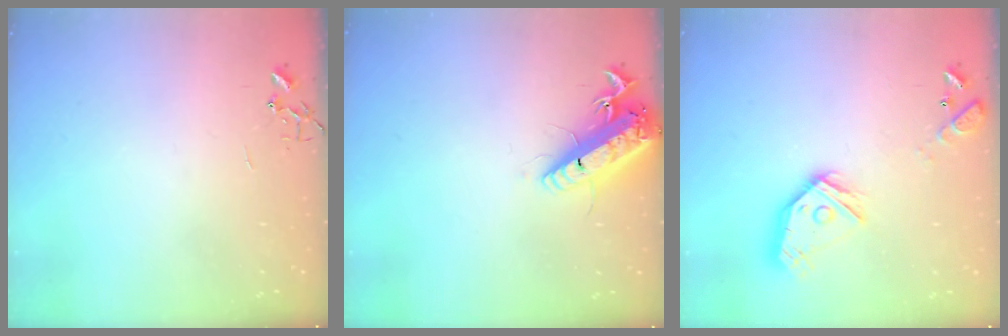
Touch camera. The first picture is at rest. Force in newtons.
{"total": 16.9, "press": 16.6, "slide": 3.3}
{"total": 15.8, "press": 15.7, "slide": 1.5}